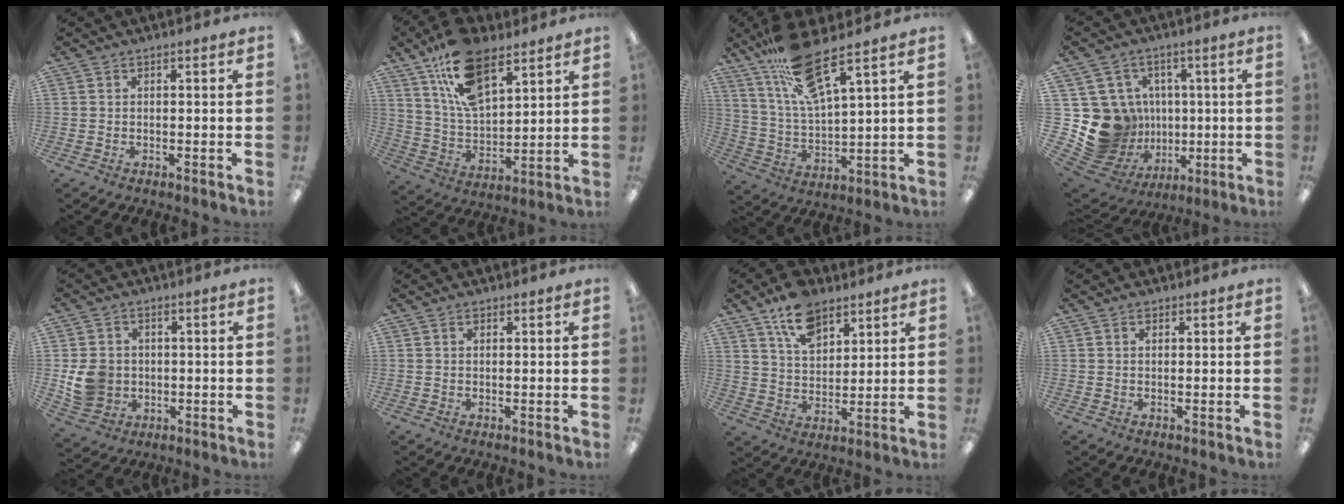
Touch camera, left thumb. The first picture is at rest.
{"total": 17.0, "force": [10.8, 8.2, 10.2], "torque": [-0.187, -0.040, 0.196]}
{"total": 14.9, "force": [10.9, 2.9, 9.7], "torque": [-0.189, -0.050, 0.189]}
{"total": 17.1, "force": [-0.8, 16.3, 5.2], "torque": [-0.120, -0.009, 0.032]}
{"total": 7.9, "force": [-0.2, 7.3, 3.2], "torque": [-0.071, 0.014, 0.002]}
{"total": 0.8, "force": [0.5, 0.4, 0.4], "torque": [-0.009, 0.002, 0.010]}
{"total": 11.6, "force": [8.0, 6.3, 5.5], "torque": [-0.099, -0.030, 0.148]}
{"total": 0.9, "force": [0.6, 0.5, 0.5], "torque": [-0.011, 0.001, 0.011]}